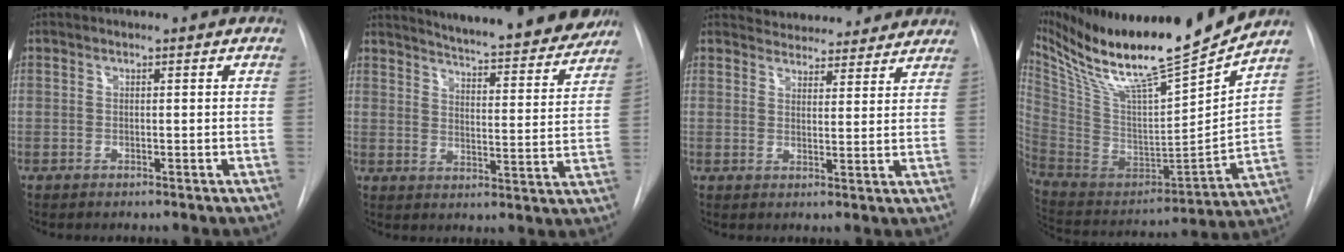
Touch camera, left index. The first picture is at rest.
{"total": 20.4, "force": [19.0, 2.1, 7.3], "torque": [-0.107, -0.057, 0.236]}
{"total": 13.1, "force": [12.1, 4.0, 2.7], "torque": [-0.021, 0.006, 0.148]}
{"total": 22.0, "force": [18.4, 0.2, 12.0], "torque": [-0.220, -0.046, 0.319]}